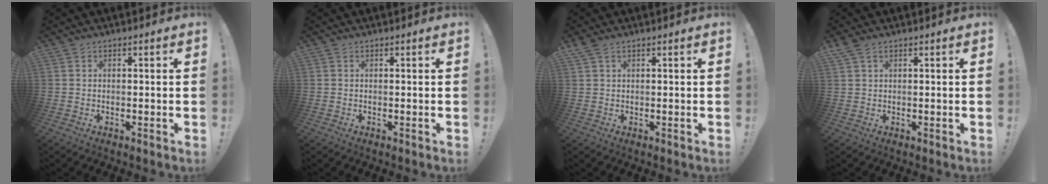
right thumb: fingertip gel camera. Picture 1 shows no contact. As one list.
[{"total": 0.0}, {"total": 2.0, "force": [1.2, 1.0, 1.2], "torque": [-0.026, 0.002, 0.023]}, {"total": 2.3, "force": [1.5, 1.0, 1.5], "torque": [-0.032, -0.001, 0.029]}]